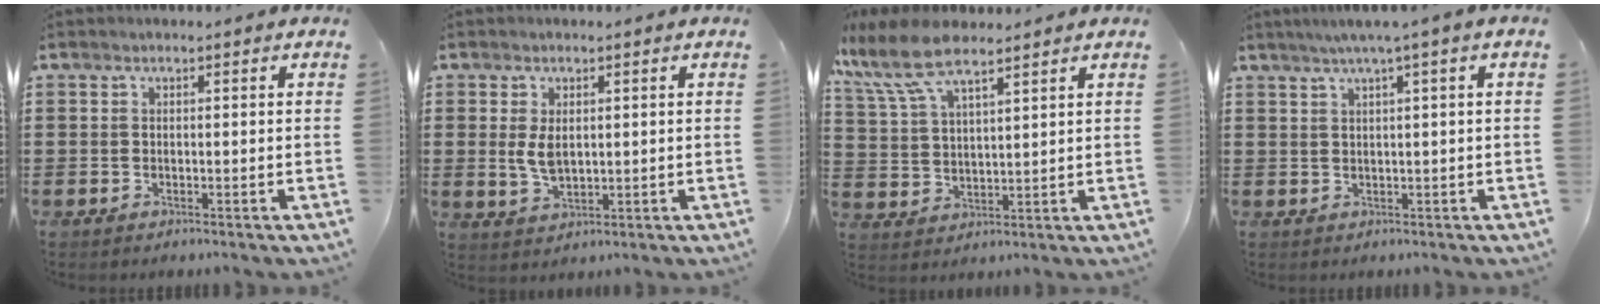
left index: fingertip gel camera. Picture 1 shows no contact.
{"total": 4.0, "force": [0.6, 2.2, 3.3], "torque": [-0.084, 0.000, 0.007]}
{"total": 8.9, "force": [6.6, 2.9, 5.3], "torque": [-0.130, -0.015, 0.119]}
{"total": 2.3, "force": [0.8, -0.5, 2.1], "torque": [-0.038, -0.005, 0.014]}